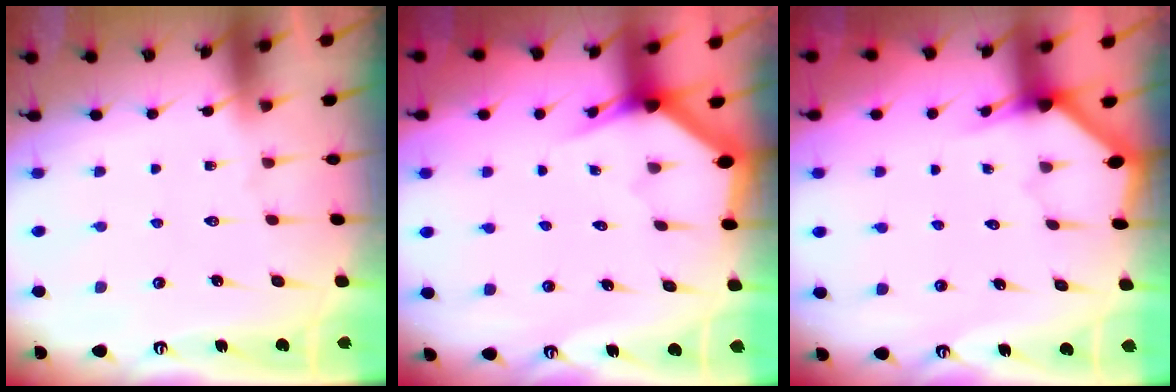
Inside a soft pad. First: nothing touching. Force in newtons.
{"total": 2.7, "press": 2.7, "slide": 0.0}
{"total": 2.9, "press": 2.9, "slide": 0.2}